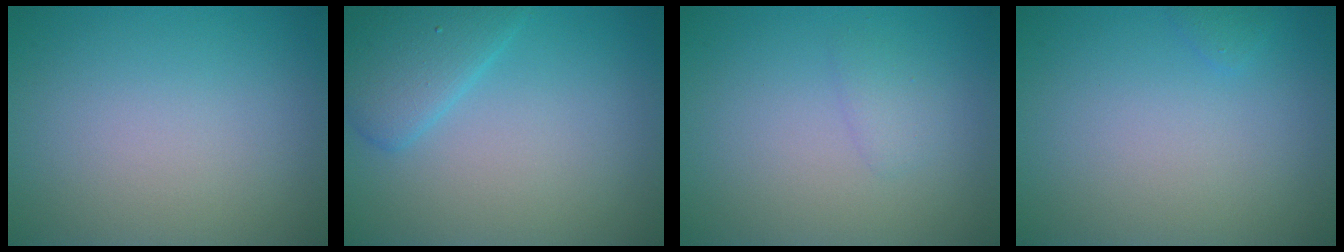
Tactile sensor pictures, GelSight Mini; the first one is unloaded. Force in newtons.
{"total": 3.5, "press": 3.5, "slide": 0.2}
{"total": 1.0, "press": 1.0, "slide": 0.1}
{"total": 0.6, "press": 0.6, "slide": 0.1}